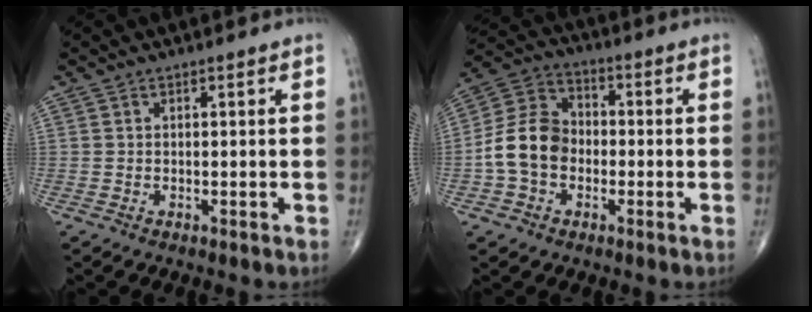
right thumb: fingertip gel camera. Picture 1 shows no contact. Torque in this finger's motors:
{"motor_torque": [1.03, 1.66, 1.03, -0.46, 0.10]}